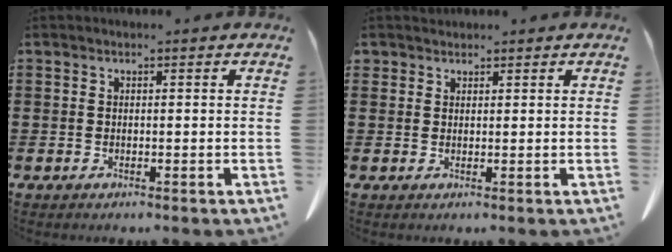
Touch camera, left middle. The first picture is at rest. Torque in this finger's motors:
{"motor_torque": [0.20, -0.18, 0.02, 0.01]}